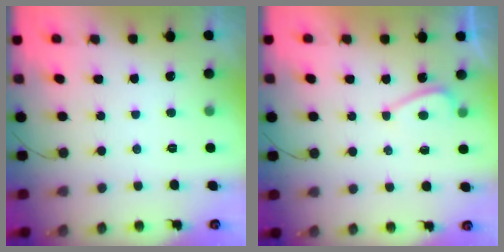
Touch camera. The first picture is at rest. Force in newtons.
{"total": 3.5, "press": 3.1, "slide": 1.6}